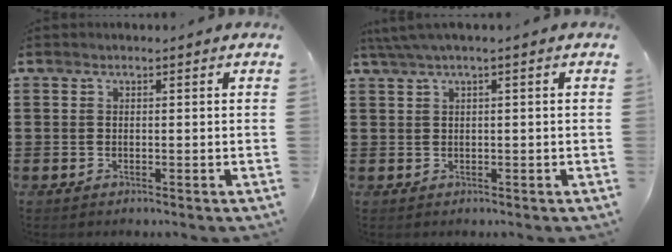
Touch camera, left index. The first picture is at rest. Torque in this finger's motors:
{"motor_torque": [0.77, -0.55, 0.09, 0.08]}